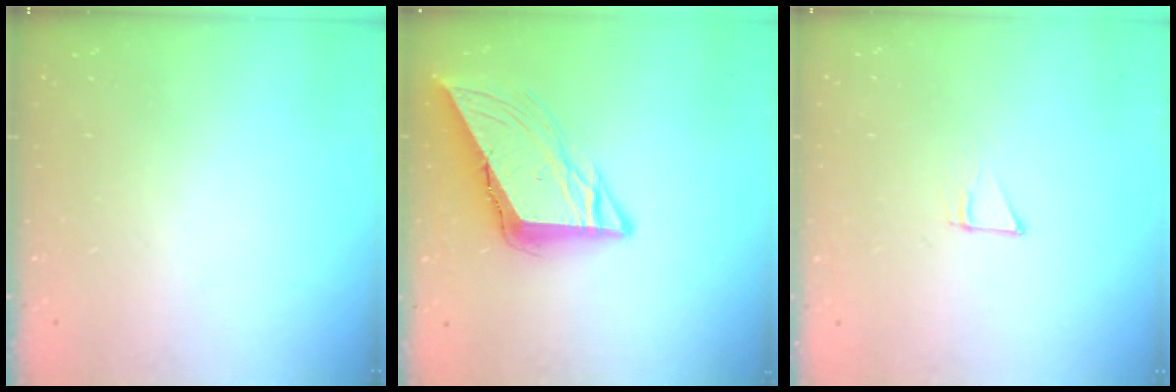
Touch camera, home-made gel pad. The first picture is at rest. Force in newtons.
{"total": 12.0, "press": 12.0, "slide": 1.3}
{"total": 4.9, "press": 4.9, "slide": 0.3}